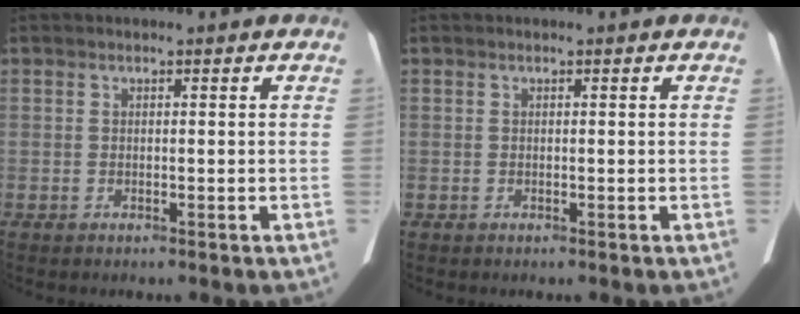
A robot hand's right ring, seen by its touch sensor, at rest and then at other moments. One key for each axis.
{"total": 0.0}